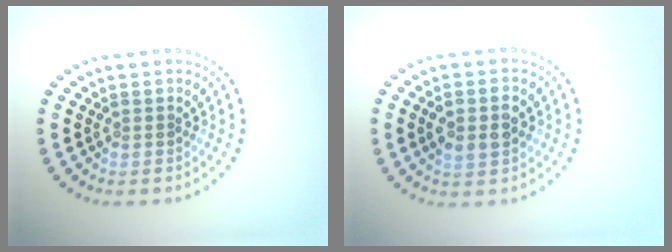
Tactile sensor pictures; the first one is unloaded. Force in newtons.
{"total": 2.7, "press": 2.7, "slide": 0.1}